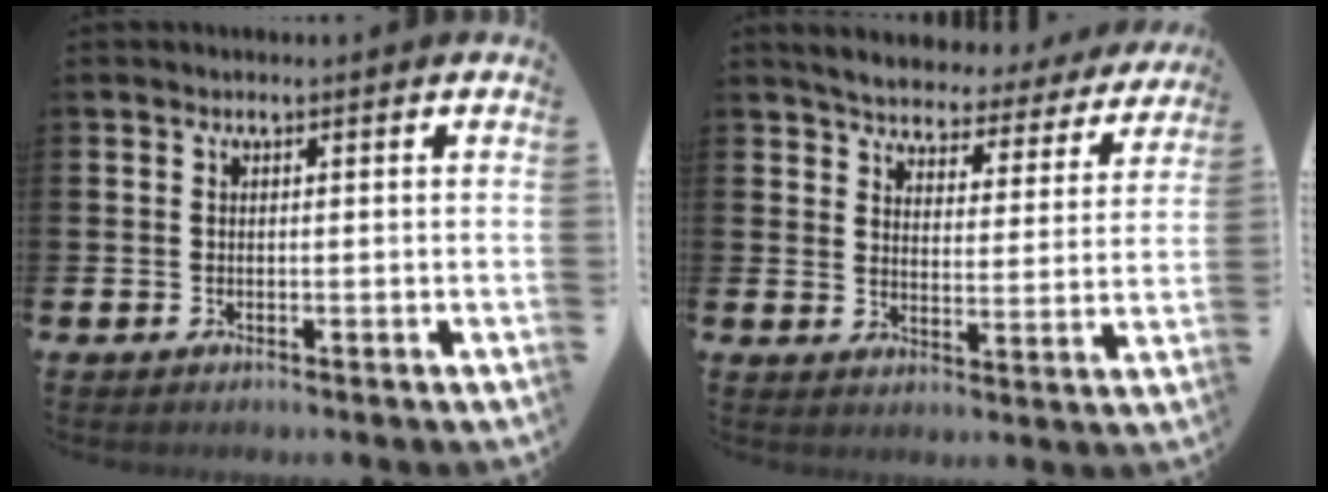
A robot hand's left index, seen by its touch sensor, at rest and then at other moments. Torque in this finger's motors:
{"motor_torque": [1.11, -1.03, 0.41, 0.09]}